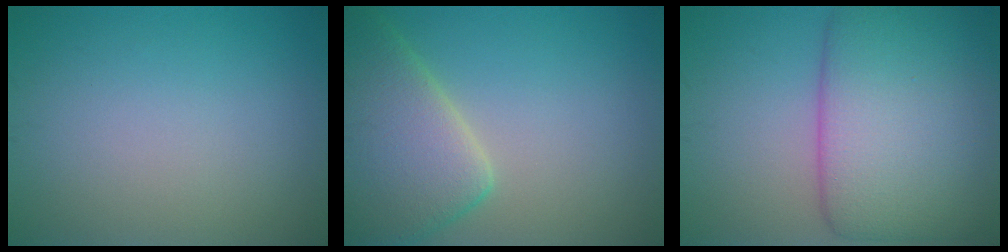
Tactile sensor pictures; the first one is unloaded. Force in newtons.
{"total": 8.1, "press": 8.1, "slide": 0.5}
{"total": 11.0, "press": 11.0, "slide": 0.2}